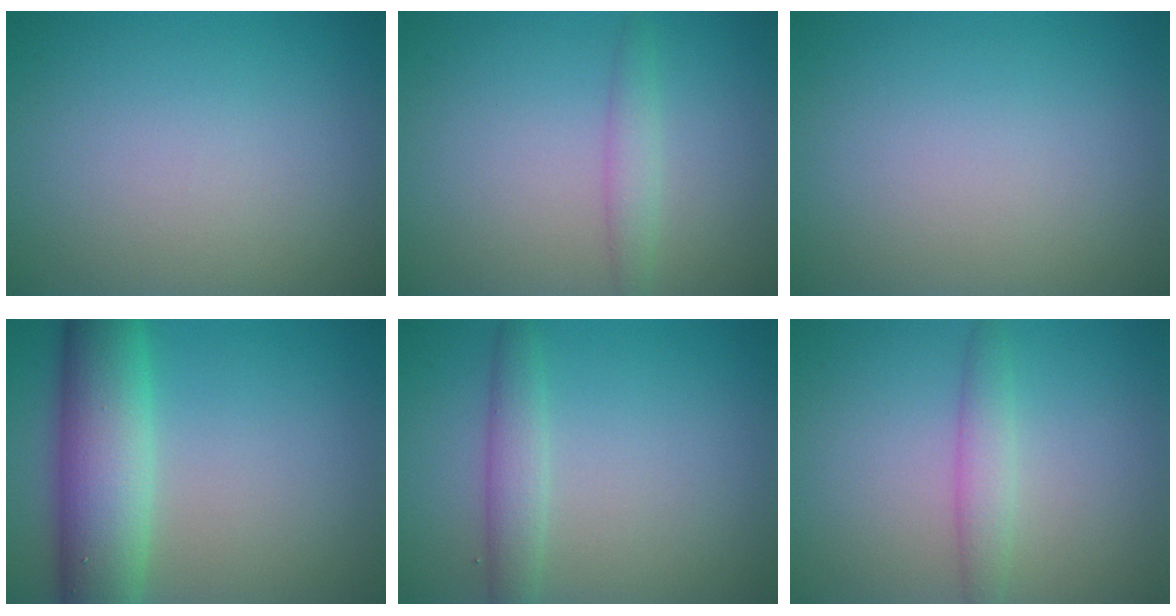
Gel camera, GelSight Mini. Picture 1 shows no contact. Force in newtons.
{"total": 1.7, "press": 1.6, "slide": 0.2}
{"total": 0.0}
{"total": 8.5, "press": 8.5, "slide": 0.5}
{"total": 2.4, "press": 2.4, "slide": 0.1}
{"total": 2.2, "press": 2.2, "slide": 0.0}